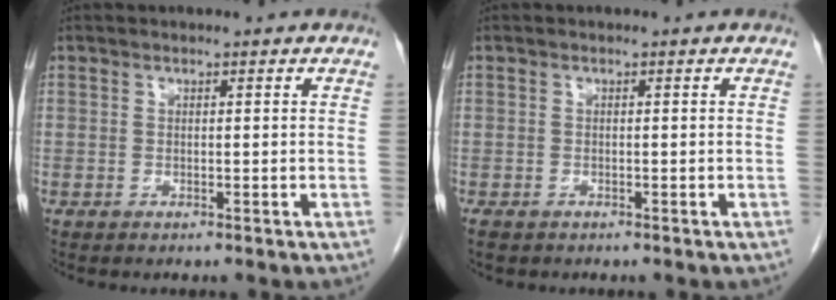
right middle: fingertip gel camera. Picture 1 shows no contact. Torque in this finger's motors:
{"motor_torque": [0.59, -0.50, 0.13, 0.03]}